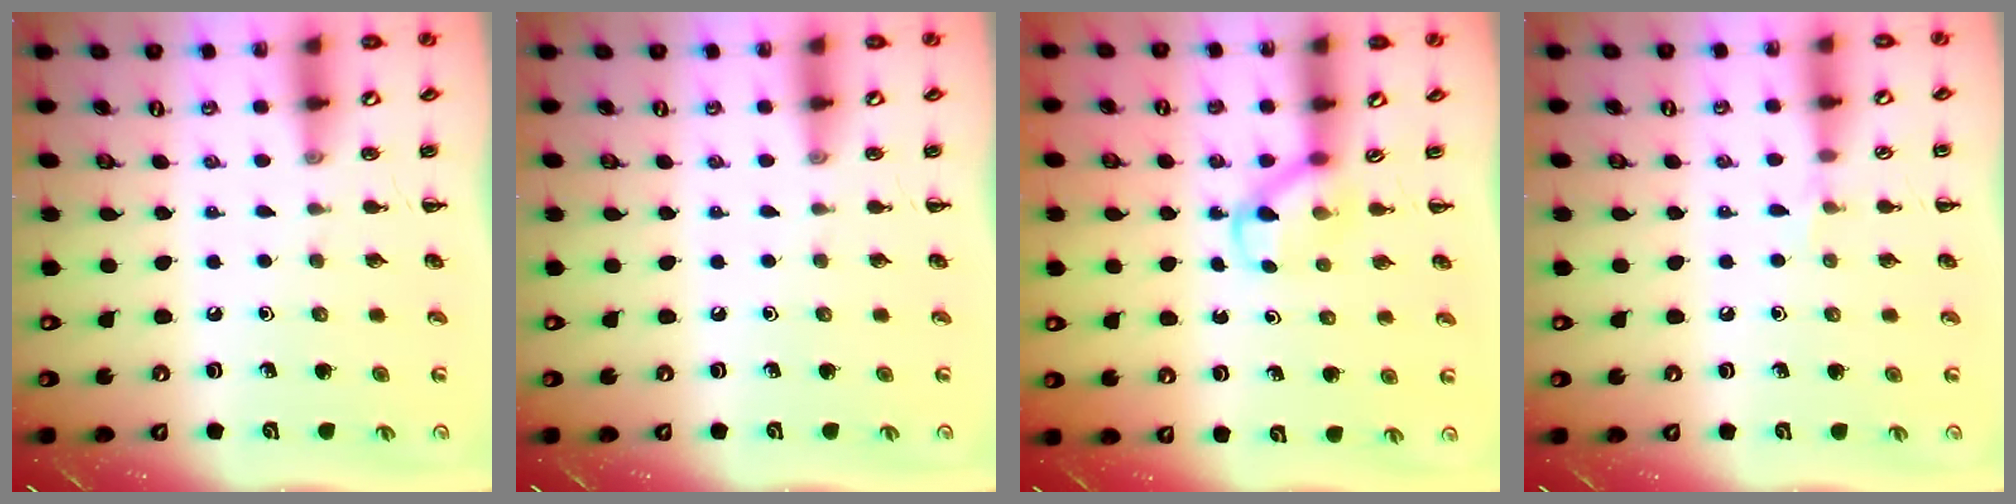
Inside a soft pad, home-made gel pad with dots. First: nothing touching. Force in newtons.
{"total": 0.0}
{"total": 3.5, "press": 3.2, "slide": 1.4}
{"total": 3.7, "press": 3.5, "slide": 1.2}